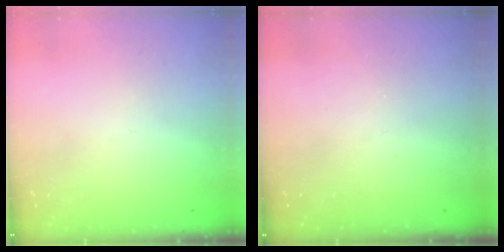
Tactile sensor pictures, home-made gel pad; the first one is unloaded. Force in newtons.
{"total": 0.0}